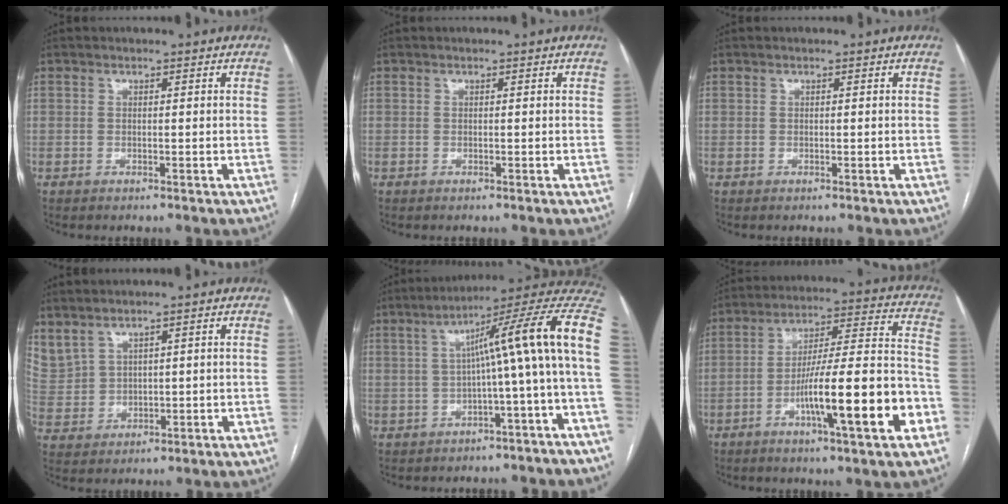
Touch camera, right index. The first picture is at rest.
{"total": 0.0}
{"total": 0.0}
{"total": 8.1, "force": [5.5, 4.9, 3.3], "torque": [-0.105, 0.014, 0.139]}
{"total": 15.0, "force": [0.5, -0.8, 14.9], "torque": [-0.195, 0.044, -0.003]}
{"total": 17.7, "force": [-6.7, 1.1, 16.3], "torque": [-0.246, 0.009, -0.101]}